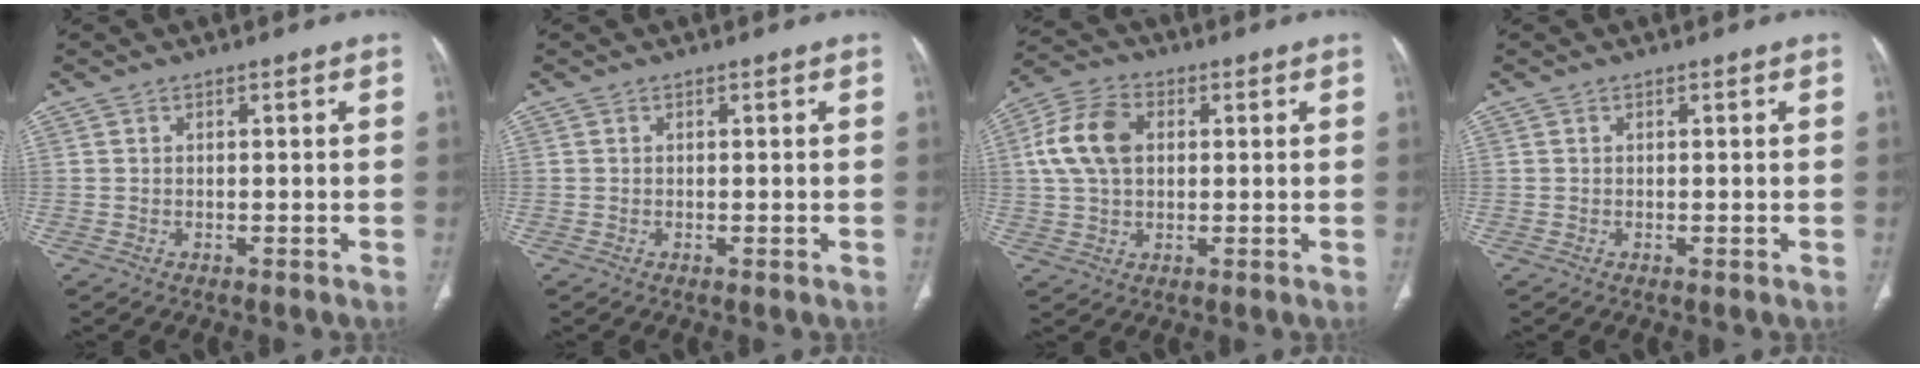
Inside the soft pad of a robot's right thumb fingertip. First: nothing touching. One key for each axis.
{"total": 0.0}
{"total": 10.7, "fx": 1.9, "fy": 7.2, "fz": 7.7, "tx": -0.151, "ty": 0.017, "tz": 0.032}
{"total": 0.0}